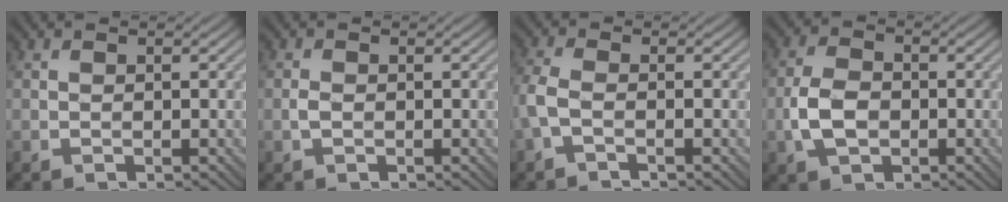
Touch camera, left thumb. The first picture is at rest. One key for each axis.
{"total": 1.1, "fx": -0.3, "fy": 0.6, "fz": 0.8, "tx": -0.022, "ty": 0.002, "tz": -0.008}
{"total": 3.2, "fx": -1.2, "fy": 1.0, "fz": 2.7, "tx": -0.075, "ty": 0.002, "tz": -0.037}
{"total": 5.3, "fx": -1.4, "fy": 3.4, "fz": 3.8, "tx": -0.089, "ty": -0.002, "tz": -0.031}